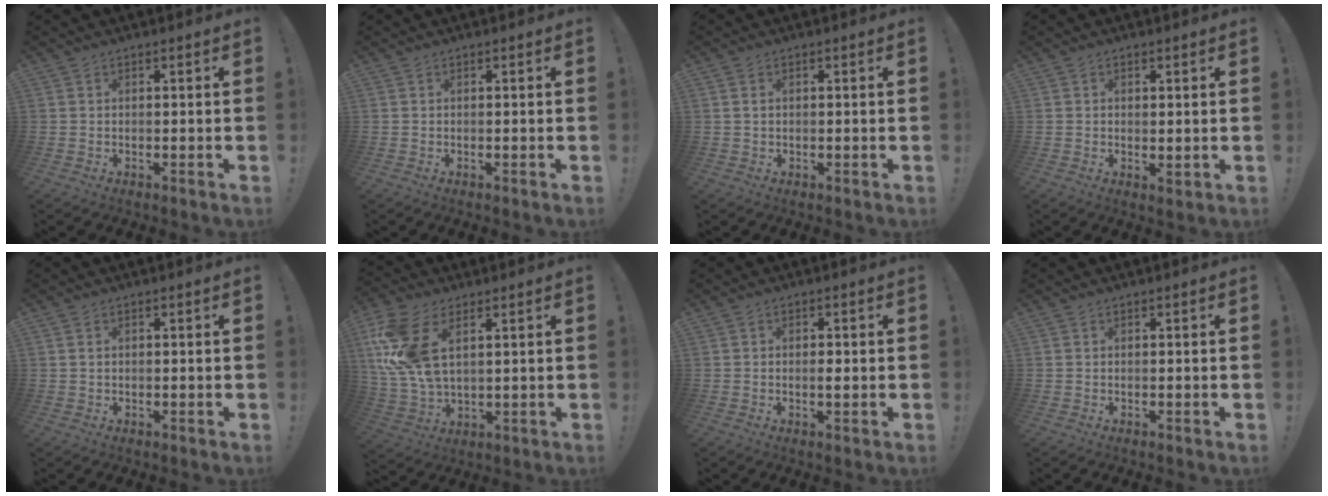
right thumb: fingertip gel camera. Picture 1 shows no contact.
{"total": 0.0}
{"total": 1.1, "force": [0.4, 0.8, 0.7], "torque": [-0.021, 0.006, 0.009]}
{"total": 1.3, "force": [0.7, 0.7, 0.8], "torque": [-0.006, -0.004, 0.013]}
{"total": 0.9, "force": [0.4, 0.6, 0.5], "torque": [-0.009, 0.000, 0.008]}
{"total": 15.4, "force": [5.7, 8.6, 11.5], "torque": [-0.238, -0.018, 0.109]}
{"total": 1.6, "force": [-0.1, 0.5, 1.6], "torque": [-0.011, -0.004, -0.006]}
{"total": 0.0}